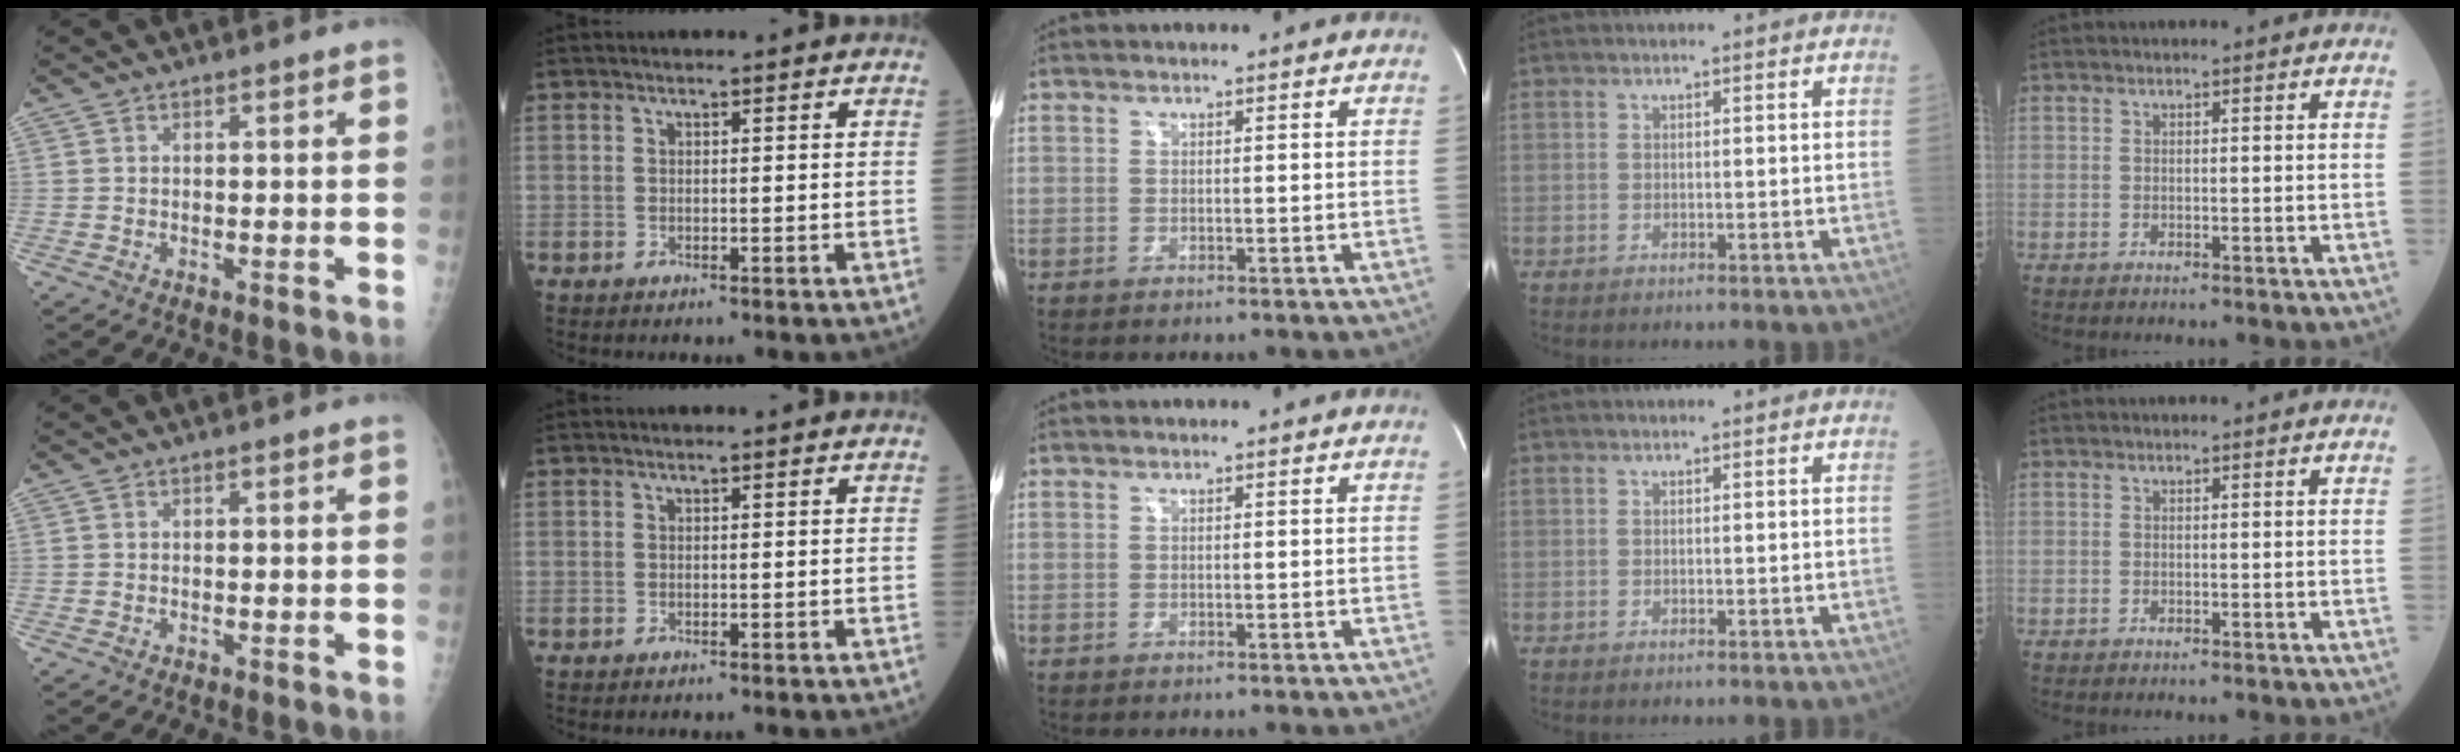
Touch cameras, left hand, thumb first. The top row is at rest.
{}